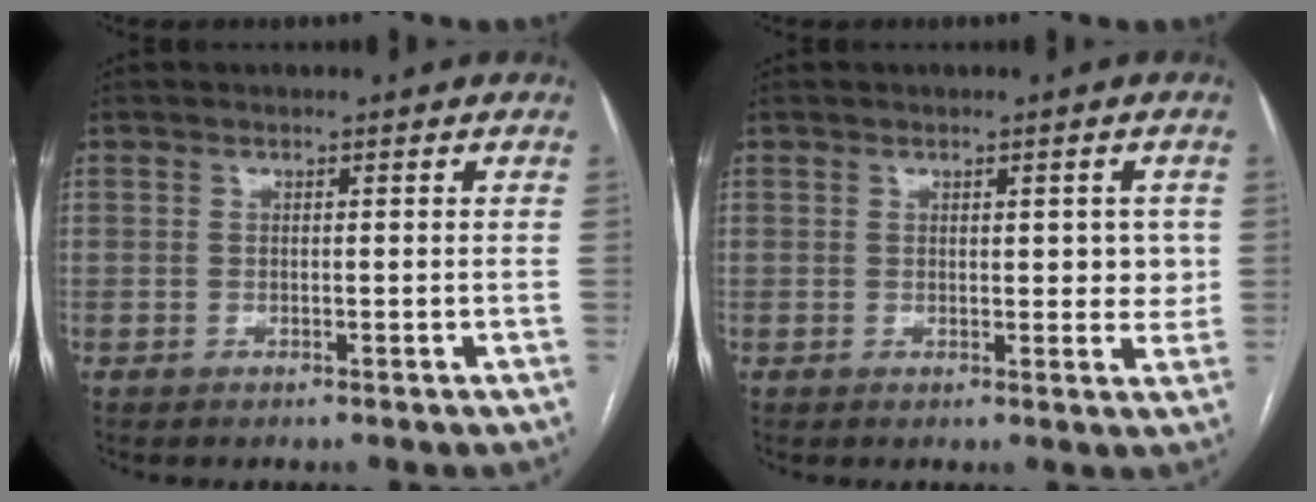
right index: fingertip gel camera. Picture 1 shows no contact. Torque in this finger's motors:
{"motor_torque": [-0.11, 0.02, -0.02, 0.00]}